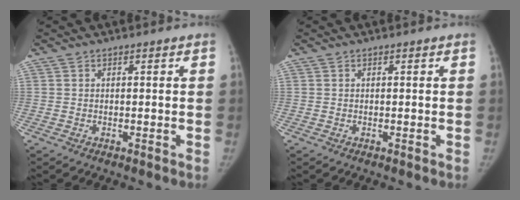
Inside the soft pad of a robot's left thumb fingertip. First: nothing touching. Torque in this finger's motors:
{"motor_torque": [0.13, -0.09, 0.12, -0.05, 0.07]}